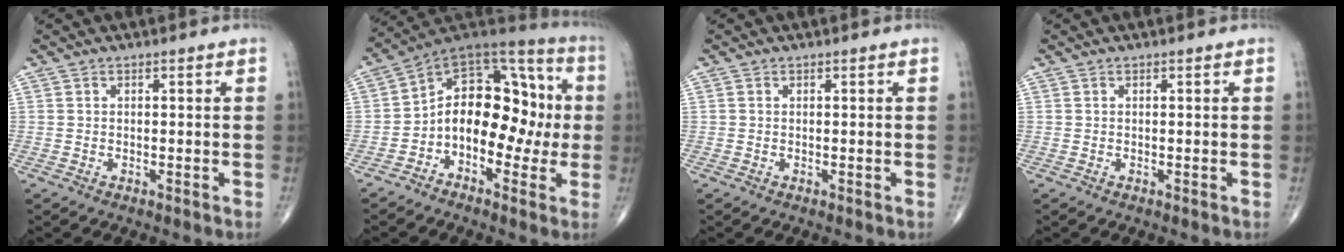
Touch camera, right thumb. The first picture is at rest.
{"total": 17.1, "force": [-1.9, 11.2, 12.8], "torque": [-0.141, 0.057, -0.041]}
{"total": 0.0}
{"total": 0.0}